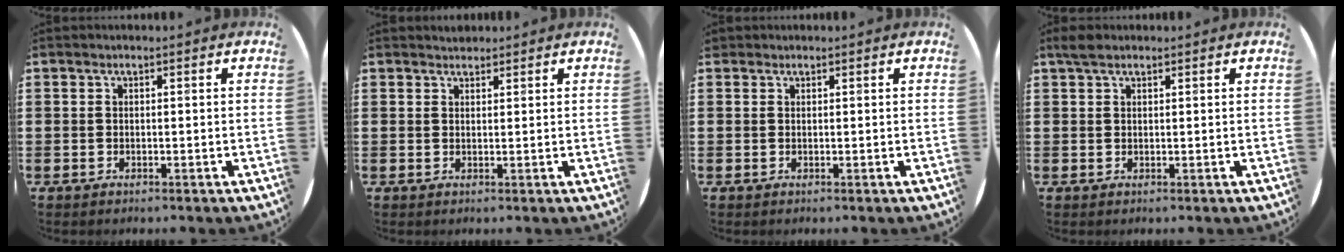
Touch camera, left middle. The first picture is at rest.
{"total": 1.3, "force": [1.2, 0.3, -0.1], "torque": [0.001, 0.002, 0.024]}
{"total": 0.5, "force": [0.5, 0.2, -0.1], "torque": [0.001, 0.003, 0.009]}
{"total": 1.8, "force": [1.4, 0.8, 0.8], "torque": [-0.009, 0.003, 0.024]}